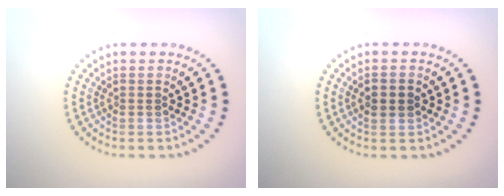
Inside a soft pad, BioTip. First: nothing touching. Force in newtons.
{"total": 2.4, "press": 2.4, "slide": 0.1}